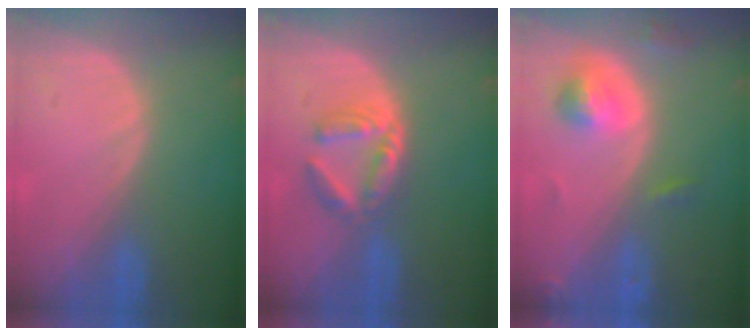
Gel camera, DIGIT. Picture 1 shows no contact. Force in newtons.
{"total": 5.3, "press": 5.3, "slide": 0.8}
{"total": 5.5, "press": 4.9, "slide": 2.3}